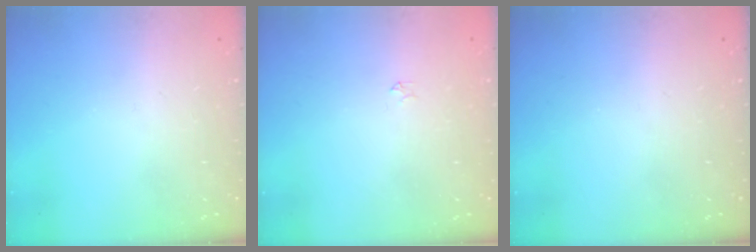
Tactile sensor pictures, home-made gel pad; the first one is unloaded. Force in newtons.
{"total": 2.2, "press": 2.2, "slide": 0.3}
{"total": 0.0}